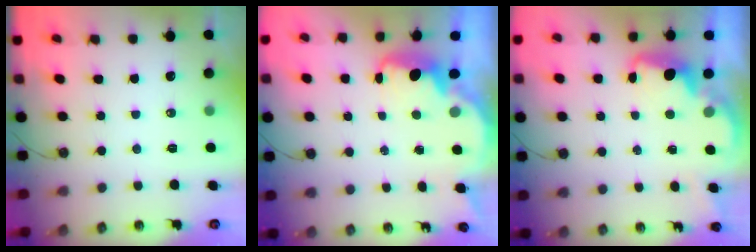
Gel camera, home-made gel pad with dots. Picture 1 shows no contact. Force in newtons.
{"total": 2.7, "press": 2.7, "slide": 0.4}
{"total": 2.1, "press": 2.0, "slide": 0.6}